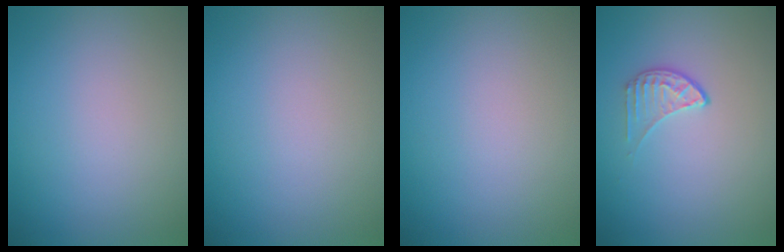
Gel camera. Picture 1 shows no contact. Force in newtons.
{"total": 0.0}
{"total": 0.0}
{"total": 1.6, "press": 1.0, "slide": 1.2}